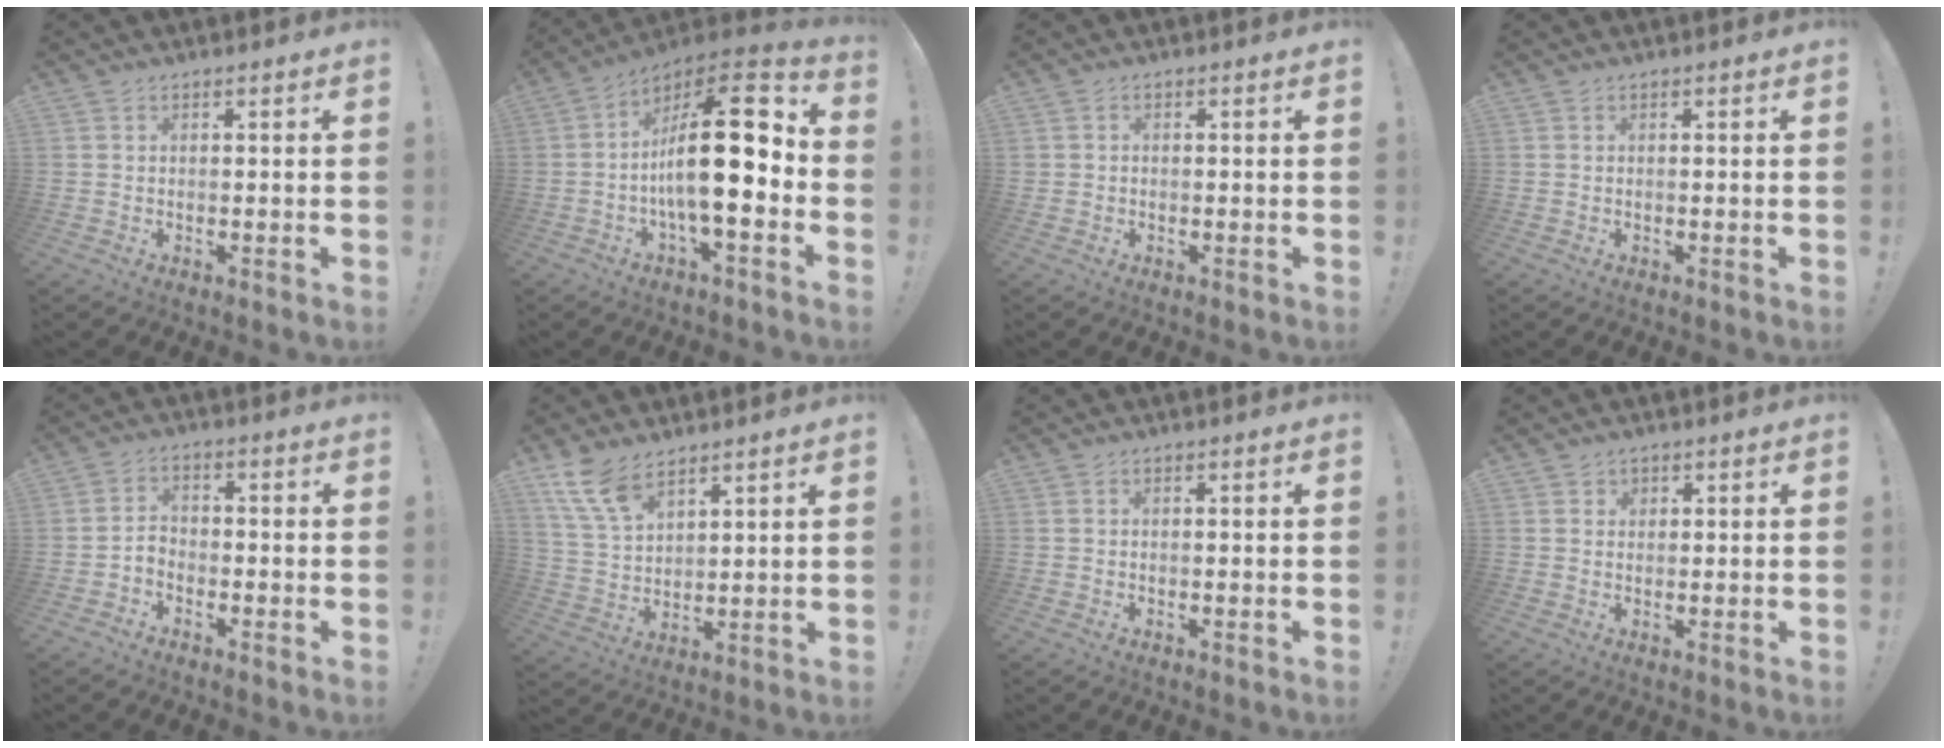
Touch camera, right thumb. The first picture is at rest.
{"total": 22.1, "force": [-1.1, 7.9, 20.6], "torque": [-0.332, 0.011, -0.017]}
{"total": 1.2, "force": [-0.5, 1.0, 0.5], "torque": [-0.012, 0.007, -0.009]}
{"total": 0.0}
{"total": 3.6, "force": [-2.5, 2.0, 1.6], "torque": [-0.036, 0.007, -0.047]}
{"total": 10.3, "force": [7.4, 4.8, 5.2], "torque": [-0.110, -0.032, 0.148]}
{"total": 0.0}
{"total": 1.4, "force": [0.8, 1.2, 0.1], "torque": [0.001, -0.004, 0.014]}